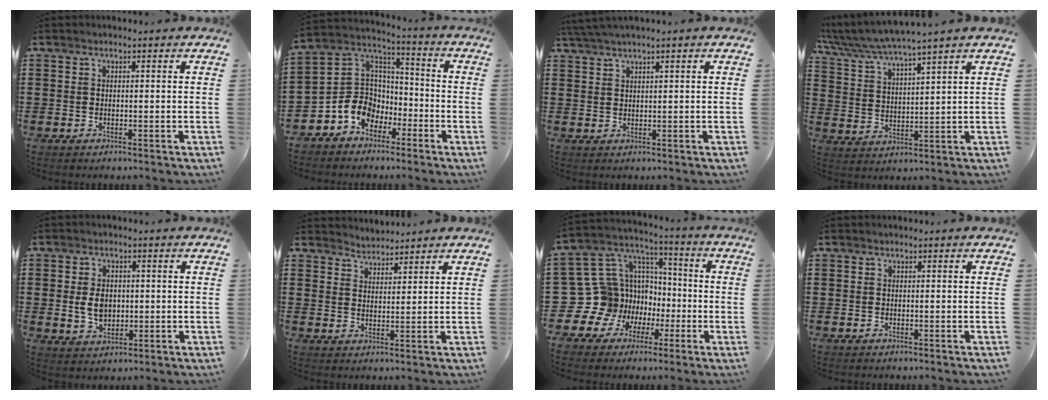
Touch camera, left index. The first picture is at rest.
{"total": 8.0, "force": [-4.2, 6.5, 2.0], "torque": [-0.076, 0.005, -0.086]}
{"total": 1.8, "force": [1.3, -0.4, 1.2], "torque": [-0.023, -0.002, 0.026]}
{"total": 4.2, "force": [3.7, -0.6, 1.8], "torque": [-0.053, -0.028, 0.059]}
{"total": 4.7, "force": [0.0, 3.3, 3.4], "torque": [-0.071, 0.004, -0.005]}
{"total": 2.7, "force": [2.6, 0.4, -0.7], "torque": [0.004, -0.010, 0.049]}
{"total": 14.0, "force": [-3.8, 13.2, 2.6], "torque": [-0.132, -0.014, -0.035]}
{"total": 0.0}